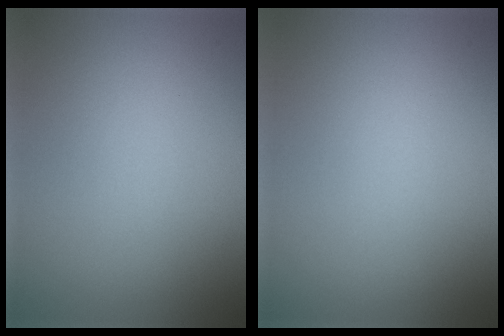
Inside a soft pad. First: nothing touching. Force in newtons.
{"total": 0.0}